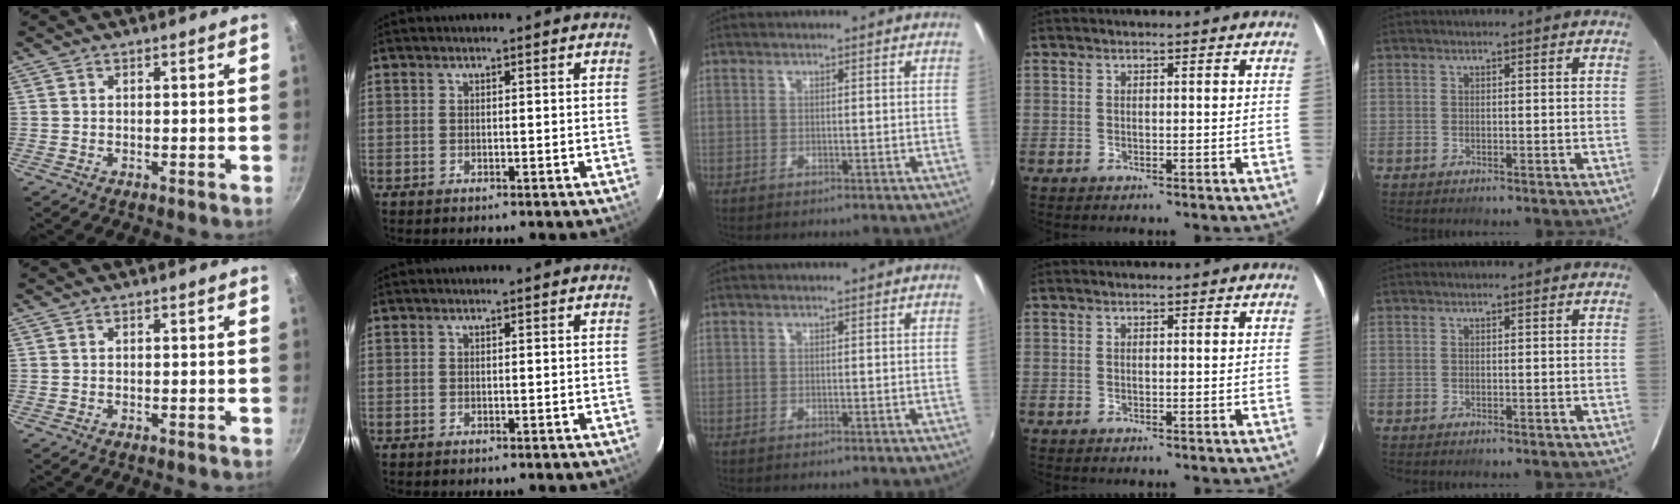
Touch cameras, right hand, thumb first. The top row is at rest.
{}